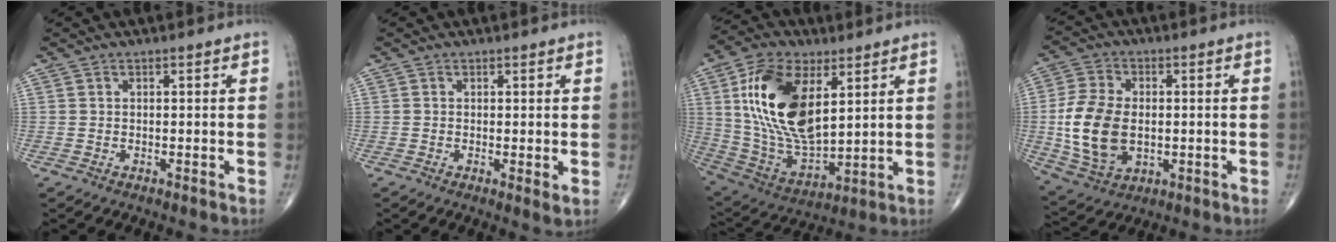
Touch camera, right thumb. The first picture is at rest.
{"total": 1.8, "force": [0.1, 0.4, 1.7], "torque": [-0.025, -0.007, -0.002]}
{"total": 20.8, "force": [6.2, 10.7, 16.7], "torque": [-0.308, -0.024, 0.123]}
{"total": 14.0, "force": [-0.8, 9.1, 10.6], "torque": [-0.205, -0.002, -0.005]}